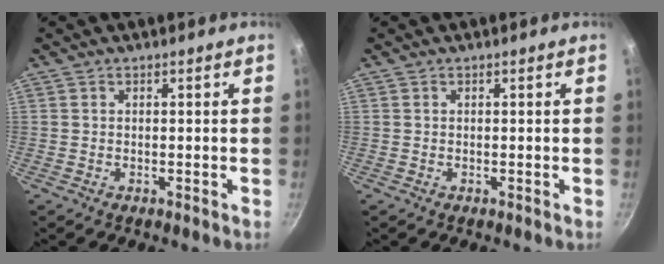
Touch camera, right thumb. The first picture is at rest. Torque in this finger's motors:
{"motor_torque": [-0.29, 0.03, 0.00, 0.00, -0.02]}